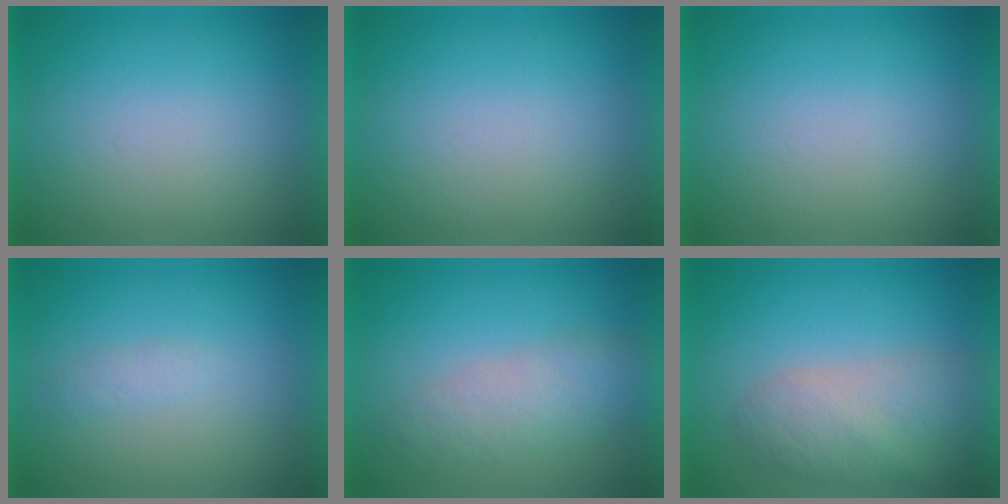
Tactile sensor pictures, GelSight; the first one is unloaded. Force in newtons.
{"total": 0.0}
{"total": 0.0}
{"total": 1.4}
{"total": 2.9}
{"total": 5.7}